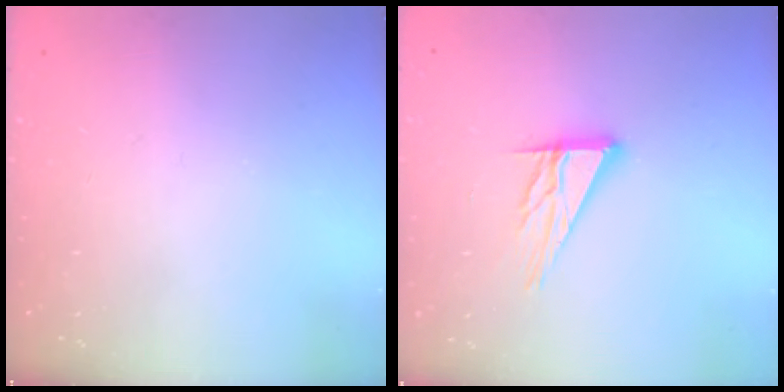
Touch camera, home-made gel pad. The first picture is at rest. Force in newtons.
{"total": 10.9, "press": 10.9, "slide": 1.0}